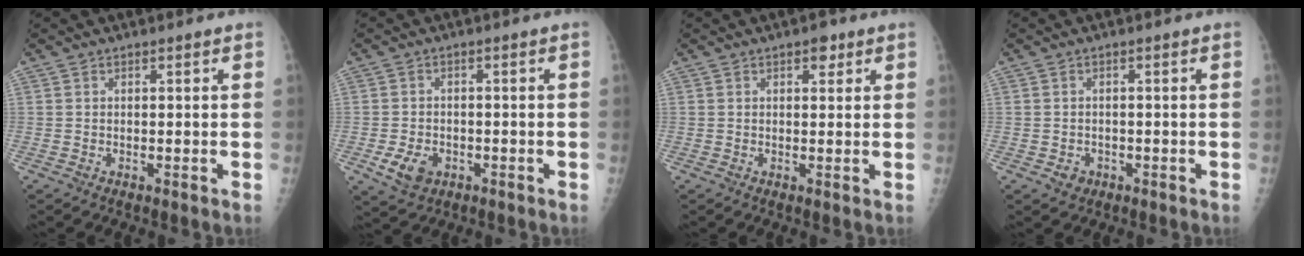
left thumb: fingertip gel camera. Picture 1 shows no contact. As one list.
[{"total": 5.1, "force": [-2.1, 3.7, 2.8], "torque": [-0.045, 0.003, -0.029]}, {"total": 2.2, "force": [1.2, 1.3, 1.4], "torque": [-0.002, -0.003, 0.014]}, {"total": 2.0, "force": [-1.0, 1.7, 0.5], "torque": [0.003, 0.005, -0.009]}]